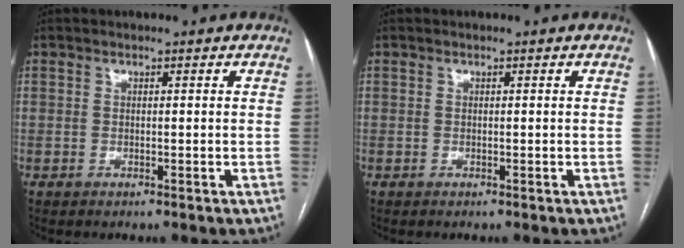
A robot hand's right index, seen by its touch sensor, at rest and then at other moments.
{"total": 0.0}